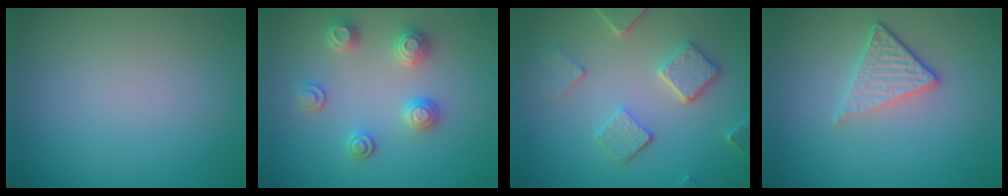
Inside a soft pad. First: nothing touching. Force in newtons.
{"total": 2.9, "press": 2.8, "slide": 0.6}
{"total": 4.7, "press": 3.8, "slide": 2.8}
{"total": 3.1, "press": 2.5, "slide": 1.9}